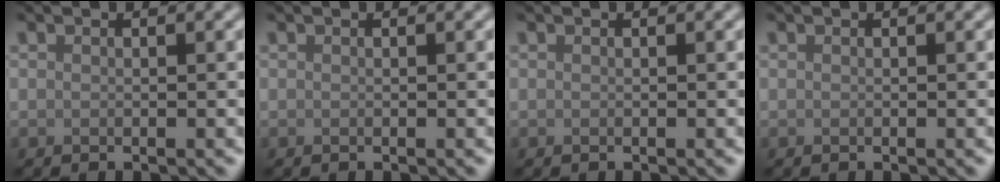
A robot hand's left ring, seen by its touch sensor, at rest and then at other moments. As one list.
[{"total": 0.0}, {"total": 0.0}, {"total": 0.0}]